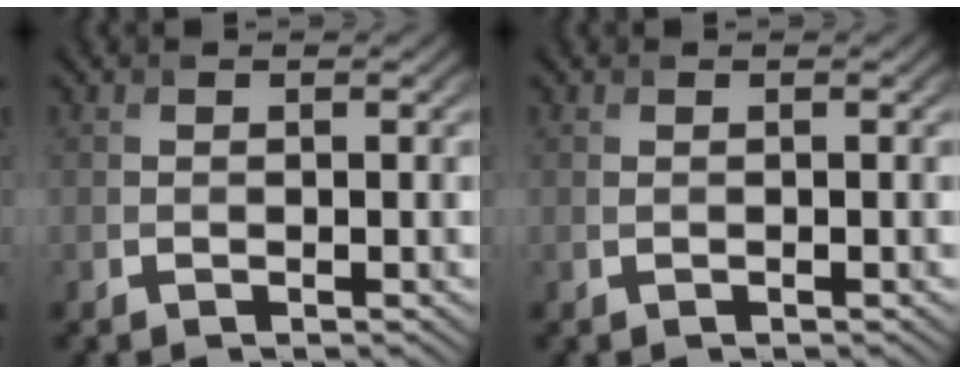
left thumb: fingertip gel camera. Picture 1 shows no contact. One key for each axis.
{"total": 0.0}